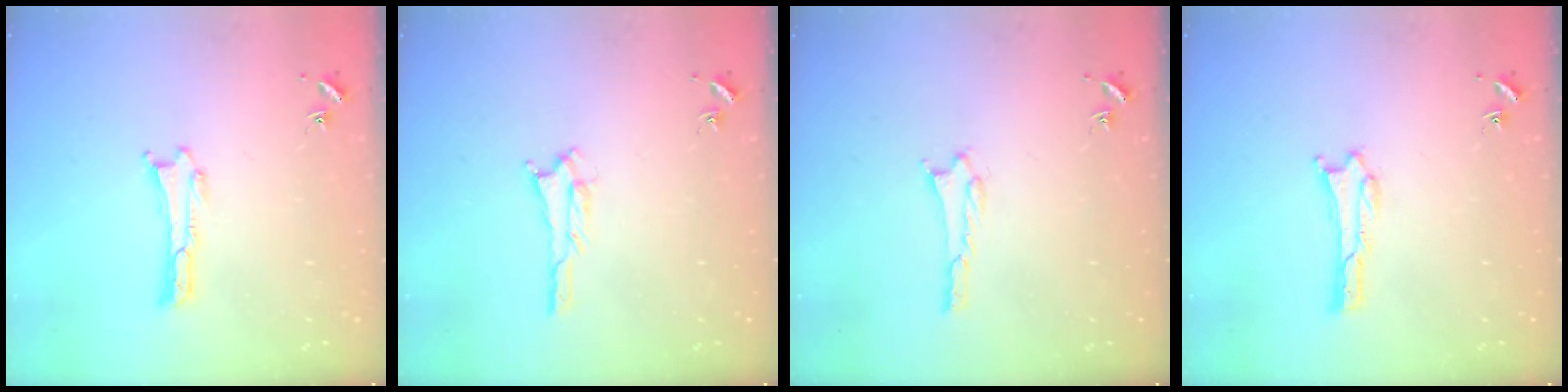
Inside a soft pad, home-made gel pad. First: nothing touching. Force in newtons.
{"total": 1.3, "press": 1.3, "slide": 0.2}
{"total": 1.9, "press": 1.9, "slide": 0.2}
{"total": 0.5, "press": 0.5, "slide": 0.1}